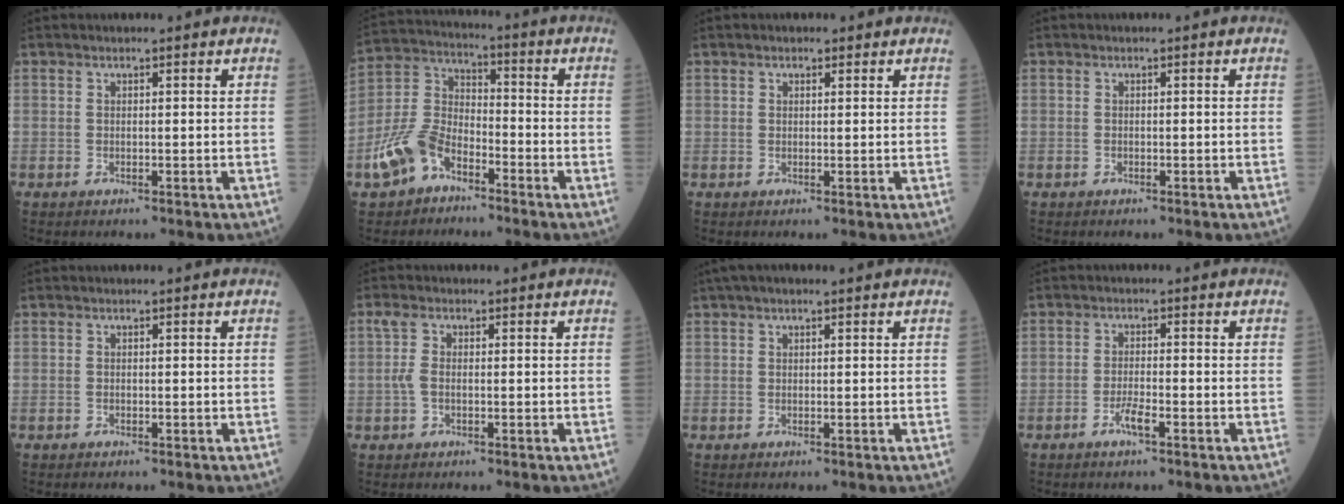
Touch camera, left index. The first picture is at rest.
{"total": 9.4, "force": [-5.7, 5.2, 5.4], "torque": [-0.135, 0.010, -0.115]}
{"total": 1.3, "force": [0.7, 1.1, 0.0], "torque": [0.007, 0.002, 0.009]}
{"total": 0.0}
{"total": 0.0}
{"total": 2.5, "force": [-0.1, 1.3, 2.2], "torque": [-0.062, 0.008, -0.003]}
{"total": 3.5, "force": [2.5, 1.1, 2.3], "torque": [-0.044, 0.039, 0.045]}
{"total": 2.6, "force": [-1.6, 0.2, 2.1], "torque": [-0.044, -0.001, -0.028]}